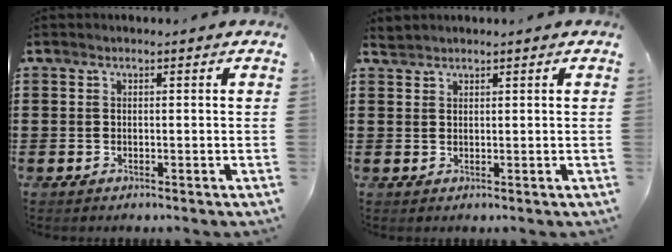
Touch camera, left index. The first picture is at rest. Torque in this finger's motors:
{"motor_torque": [0.06, -0.06, -0.01, 0.00]}